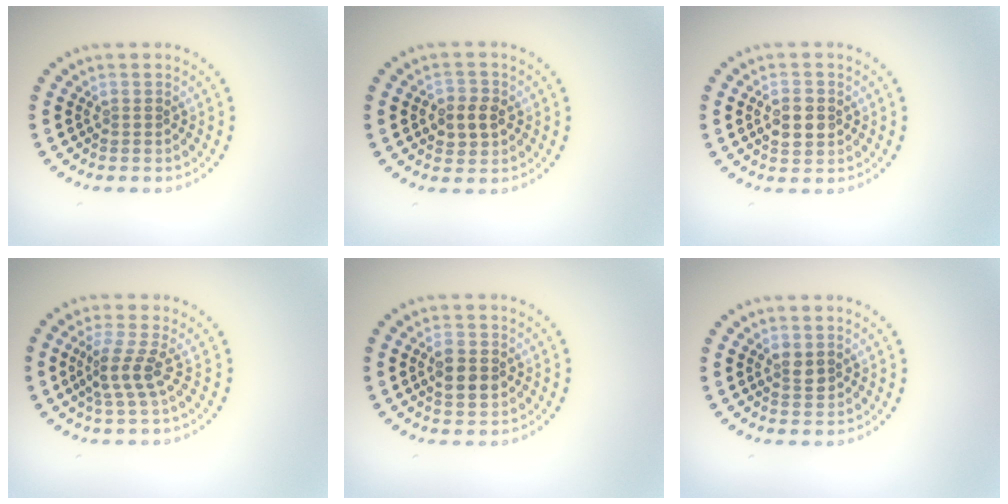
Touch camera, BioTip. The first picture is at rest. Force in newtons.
{"total": 2.6, "press": 2.6, "slide": 0.2}
{"total": 2.5, "press": 2.5, "slide": 0.2}
{"total": 2.6, "press": 1.9, "slide": 1.8}
{"total": 2.7, "press": 2.7, "slide": 0.3}
{"total": 1.5, "press": 1.5, "slide": 0.3}